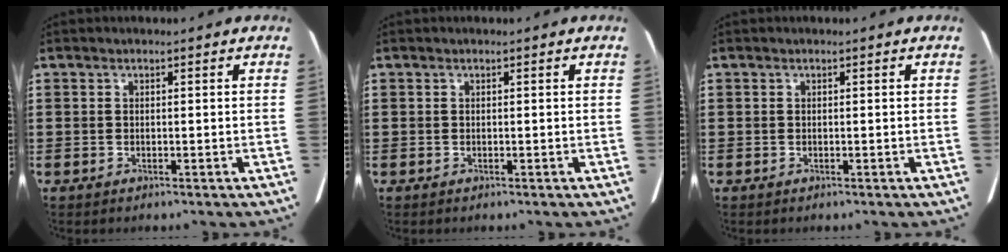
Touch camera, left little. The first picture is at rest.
{"total": 0.0}
{"total": 0.0}